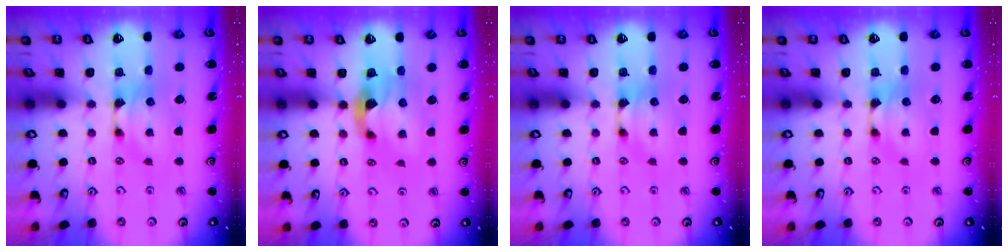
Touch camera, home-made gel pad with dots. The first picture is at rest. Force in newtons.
{"total": 2.7, "press": 2.4, "slide": 1.3}
{"total": 0.0}
{"total": 0.0}